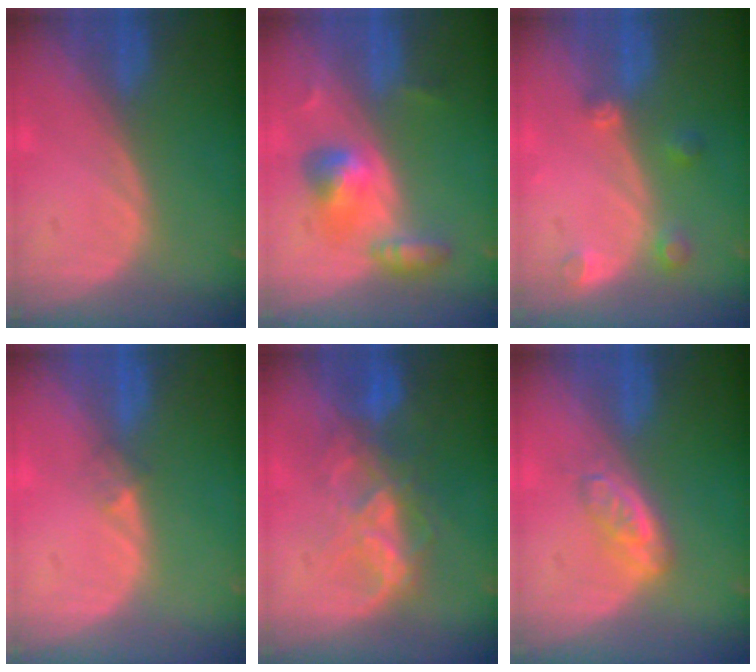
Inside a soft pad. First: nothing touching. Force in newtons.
{"total": 5.7, "press": 5.5, "slide": 1.5}
{"total": 3.0, "press": 2.9, "slide": 0.6}
{"total": 1.5, "press": 1.2, "slide": 1.0}
{"total": 7.9, "press": 7.2, "slide": 3.3}
{"total": 3.9, "press": 3.8, "slide": 0.8}